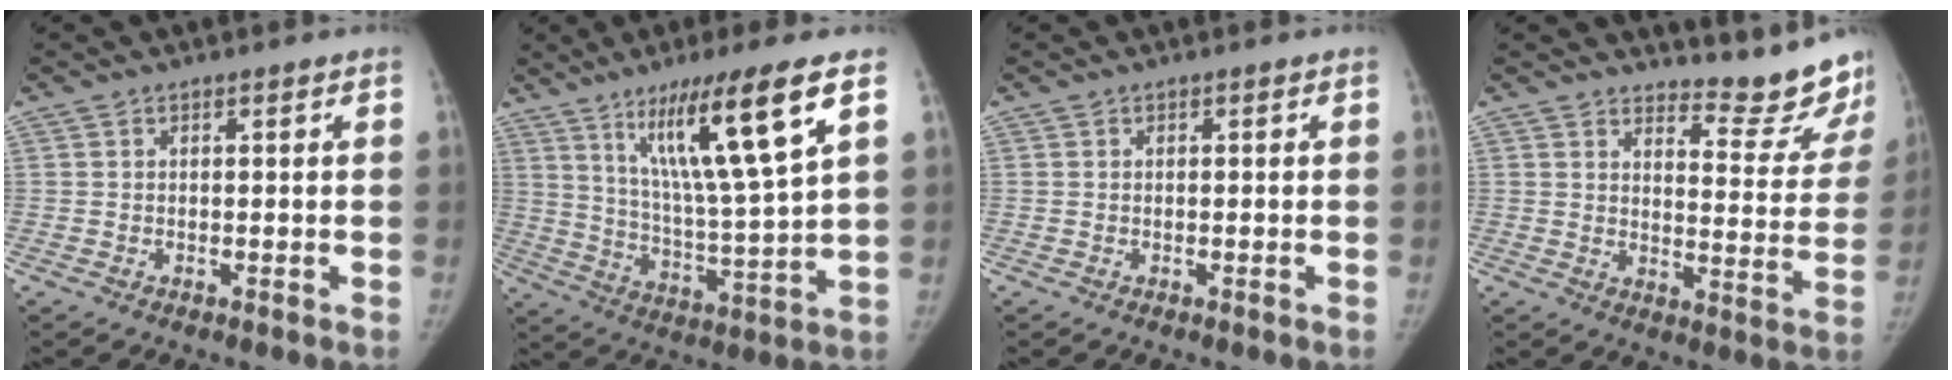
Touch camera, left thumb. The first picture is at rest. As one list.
[{"total": 17.9, "force": [8.9, 1.2, 15.5], "torque": [-0.261, -0.045, 0.157]}, {"total": 0.0}, {"total": 14.2, "force": [13.5, 2.4, 3.8], "torque": [-0.016, -0.152, 0.157]}]